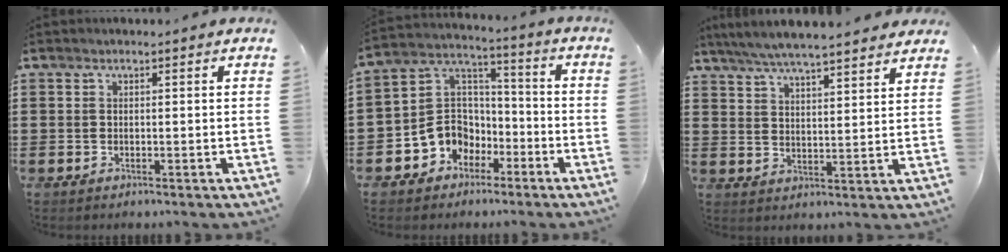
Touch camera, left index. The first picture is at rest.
{"total": 7.5, "force": [-3.3, 6.6, 1.3], "torque": [-0.064, 0.006, -0.068]}
{"total": 5.5, "force": [5.2, 0.0, 1.8], "torque": [-0.054, -0.023, 0.092]}